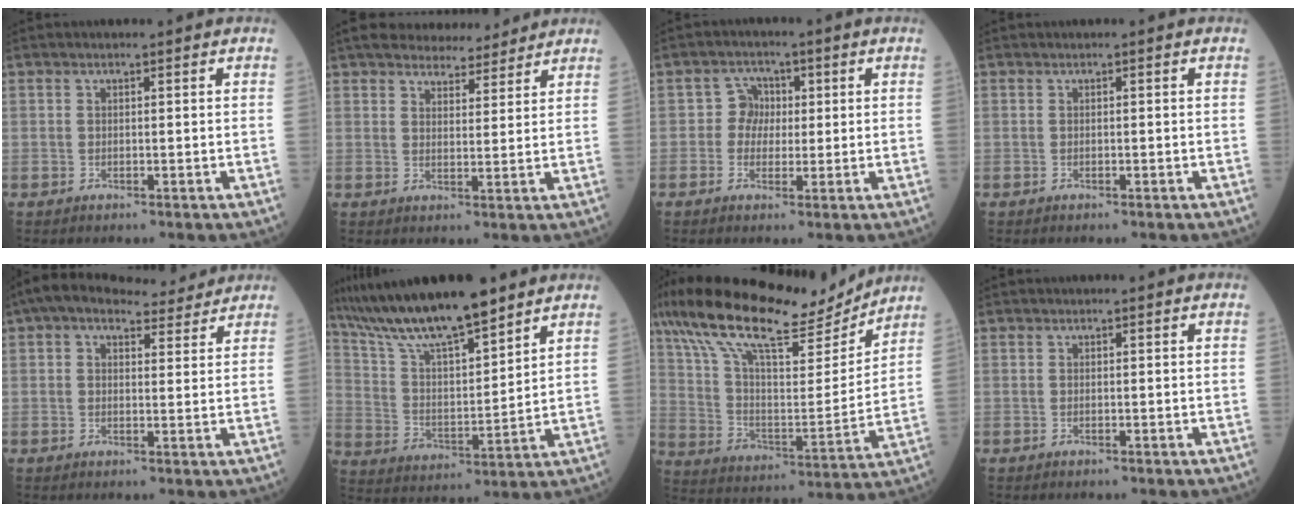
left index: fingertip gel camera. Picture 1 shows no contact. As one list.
[{"total": 9.8, "force": [8.9, 2.6, 3.3], "torque": [-0.040, 0.007, 0.123]}, {"total": 3.6, "force": [0.2, 3.5, 1.1], "torque": [-0.010, 0.010, -0.003]}, {"total": 0.0}, {"total": 8.6, "force": [7.2, 3.2, 3.4], "torque": [-0.054, 0.034, 0.098]}, {"total": 15.5, "force": [12.8, 1.9, 8.4], "torque": [-0.161, 0.005, 0.240]}, {"total": 22.7, "force": [18.4, 5.2, 12.2], "torque": [-0.228, 0.021, 0.306]}, {"total": 0.0}]